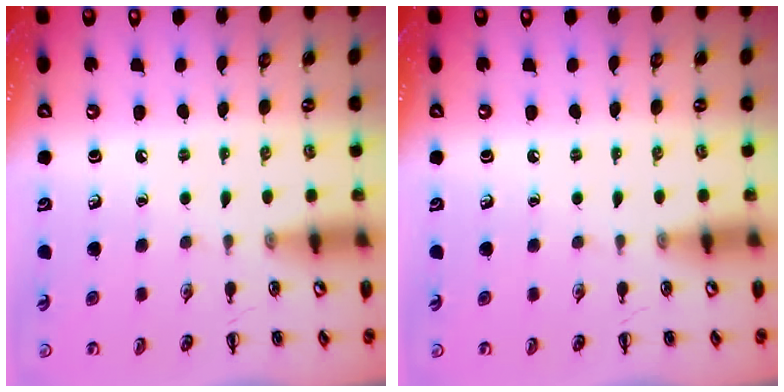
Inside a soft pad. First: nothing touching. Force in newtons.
{"total": 0.0}